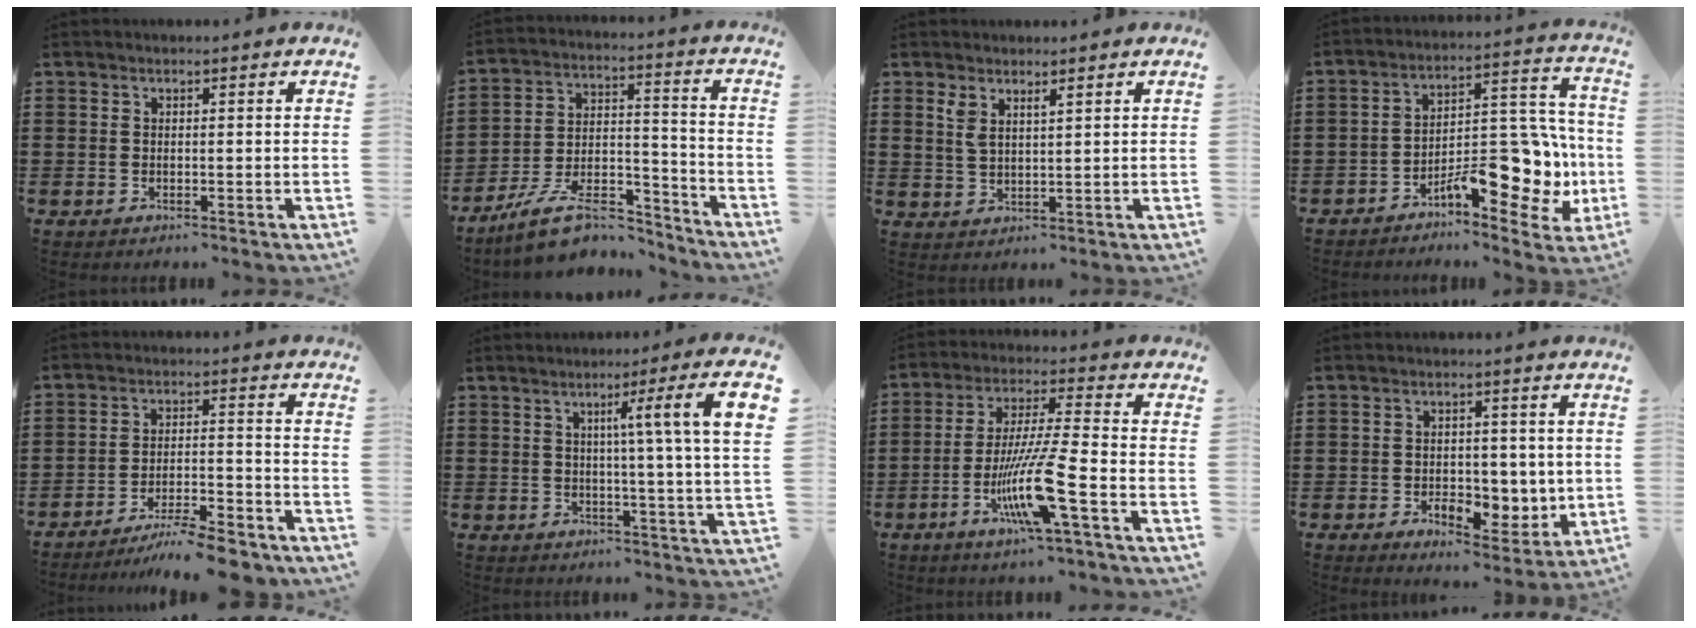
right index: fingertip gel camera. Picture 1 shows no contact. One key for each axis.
{"total": 11.8, "fx": -9.8, "fy": 3.8, "fz": 5.5, "tx": -0.100, "ty": 0.038, "tz": -0.186}
{"total": 2.4, "fx": 1.7, "fy": 0.8, "fz": 1.5, "tx": -0.033, "ty": 0.003, "tz": 0.031}
{"total": 12.9, "fx": -5.9, "fy": 5.7, "fz": 9.9, "tx": -0.128, "ty": 0.011, "tz": -0.102}
{"total": 7.3, "fx": -6.5, "fy": 0.5, "fz": 3.2, "tx": -0.053, "ty": 0.007, "tz": -0.125}
{"total": 8.9, "fx": 2.8, "fy": -1.1, "fz": 8.3, "tx": -0.146, "ty": -0.007, "tz": 0.036}
{"total": 12.1, "fx": -5.0, "fy": 0.6, "fz": 11.0, "tx": -0.228, "ty": -0.012, "tz": -0.100}
{"total": 5.1, "fx": -0.9, "fy": 3.7, "fz": 3.4, "tx": -0.063, "ty": 0.006, "tz": -0.017}